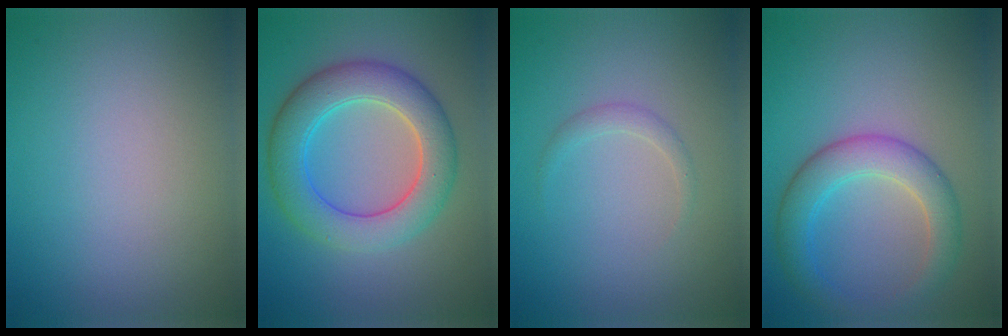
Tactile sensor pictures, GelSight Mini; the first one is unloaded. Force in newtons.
{"total": 6.9, "press": 6.9, "slide": 0.1}
{"total": 1.1, "press": 1.1, "slide": 0.0}
{"total": 4.5, "press": 4.5, "slide": 0.1}